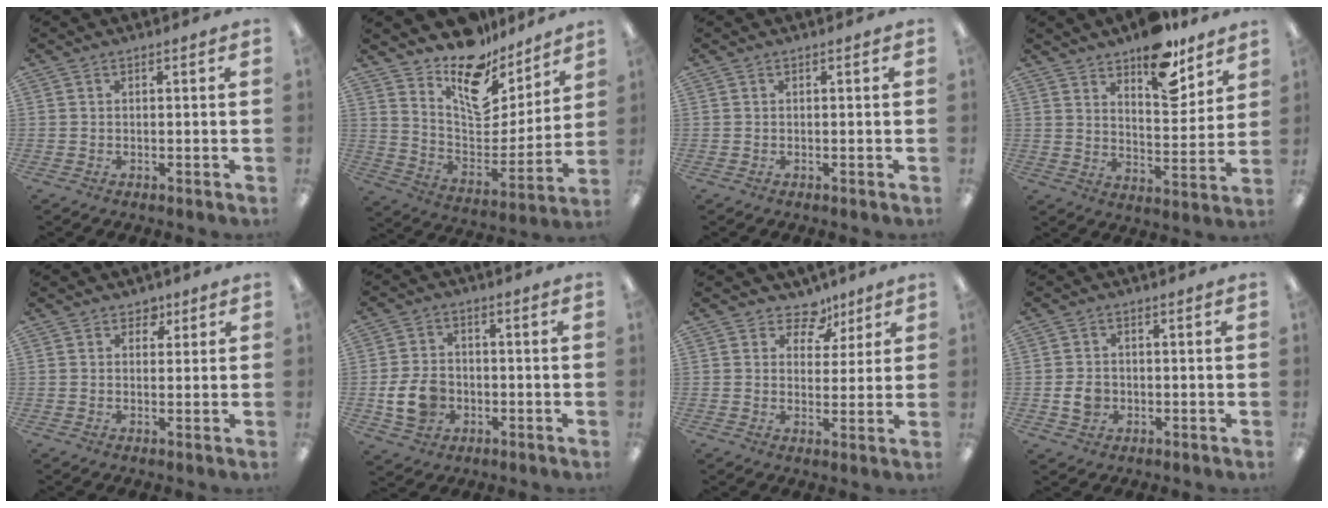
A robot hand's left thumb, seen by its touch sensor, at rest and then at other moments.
{"total": 16.4, "force": [12.4, 7.9, 7.1], "torque": [-0.115, -0.109, 0.221]}
{"total": 0.0}
{"total": 13.6, "force": [10.4, 5.6, 6.8], "torque": [-0.087, -0.068, 0.182]}
{"total": 2.7, "force": [1.6, 1.9, 1.1], "torque": [-0.002, -0.005, 0.024]}
{"total": 8.8, "force": [-2.2, 6.8, 5.2], "torque": [-0.105, 0.013, -0.036]}
{"total": 7.4, "force": [5.0, 4.9, 2.3], "torque": [-0.029, -0.032, 0.089]}
{"total": 4.4, "force": [-0.8, 3.7, 2.3], "torque": [-0.030, 0.005, -0.012]}